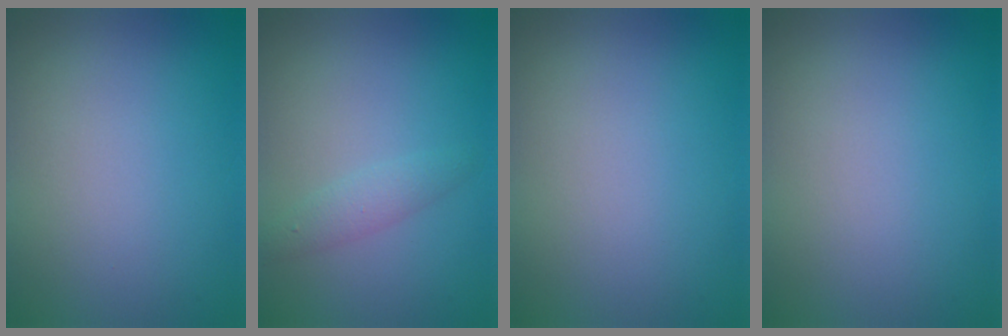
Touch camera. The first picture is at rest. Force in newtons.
{"total": 1.6, "press": 1.6, "slide": 0.1}
{"total": 0.0}
{"total": 0.0}